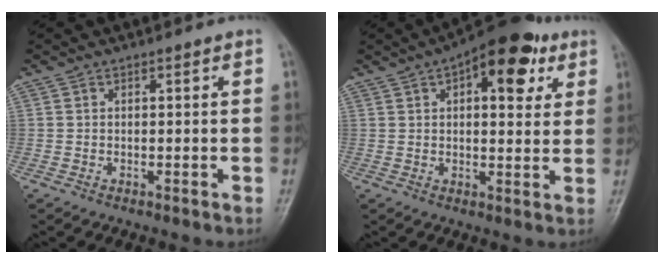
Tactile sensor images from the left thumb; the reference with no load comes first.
{"total": 14.3, "force": [6.5, 6.6, 10.9], "torque": [-0.109, -0.002, 0.083]}